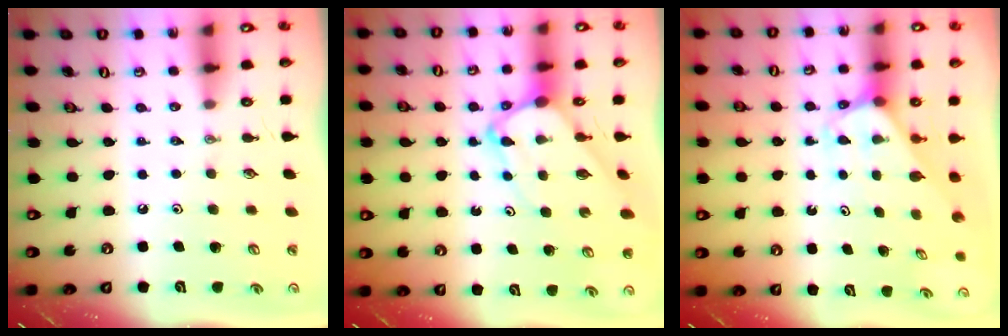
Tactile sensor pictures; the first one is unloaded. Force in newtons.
{"total": 5.8, "press": 5.8, "slide": 0.5}
{"total": 2.4, "press": 2.4, "slide": 0.2}